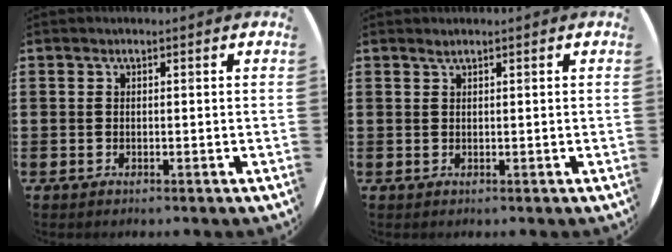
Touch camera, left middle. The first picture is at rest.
{"total": 0.5, "force": [0.5, -0.1, 0.3], "torque": [-0.003, 0.000, 0.008]}